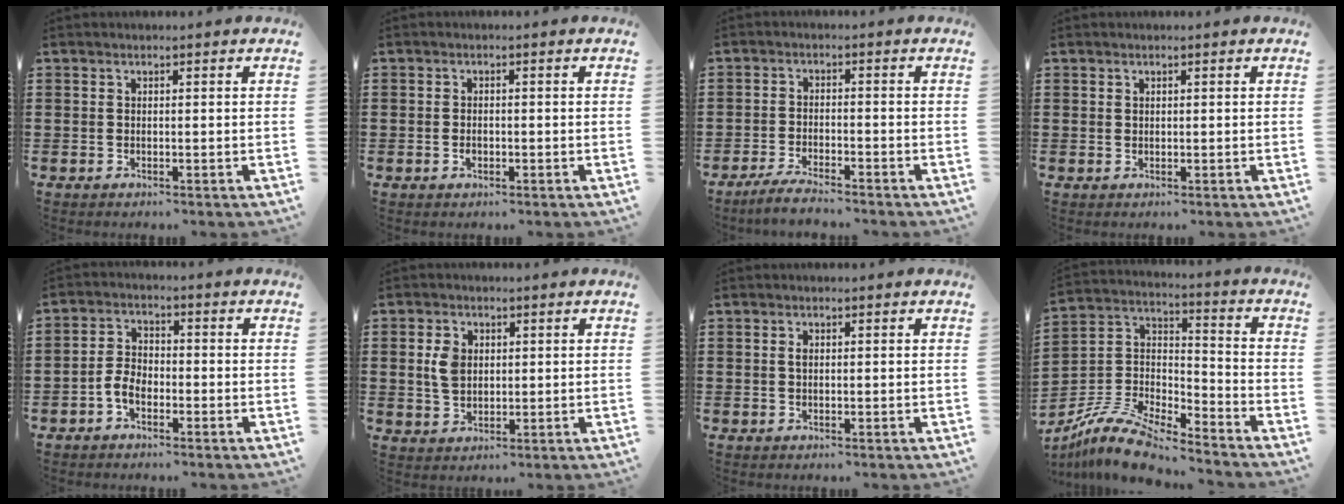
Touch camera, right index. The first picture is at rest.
{"total": 1.2, "force": [-0.5, 0.8, 0.8], "torque": [-0.017, 0.000, -0.008]}
{"total": 3.3, "force": [-3.2, 0.0, 1.0], "torque": [-0.018, 0.004, -0.064]}
{"total": 0.6, "force": [0.3, 0.4, 0.1], "torque": [-0.003, 0.003, 0.007]}
{"total": 3.6, "force": [-1.9, 2.1, 2.3], "torque": [-0.063, -0.002, -0.043]}
{"total": 4.3, "force": [0.7, 3.1, 2.9], "torque": [-0.073, 0.009, 0.010]}
{"total": 1.0, "force": [0.2, 0.5, 0.9], "torque": [-0.018, 0.003, 0.002]}
{"total": 10.8, "force": [-9.8, 2.3, 4.0], "torque": [-0.088, 0.022, -0.196]}